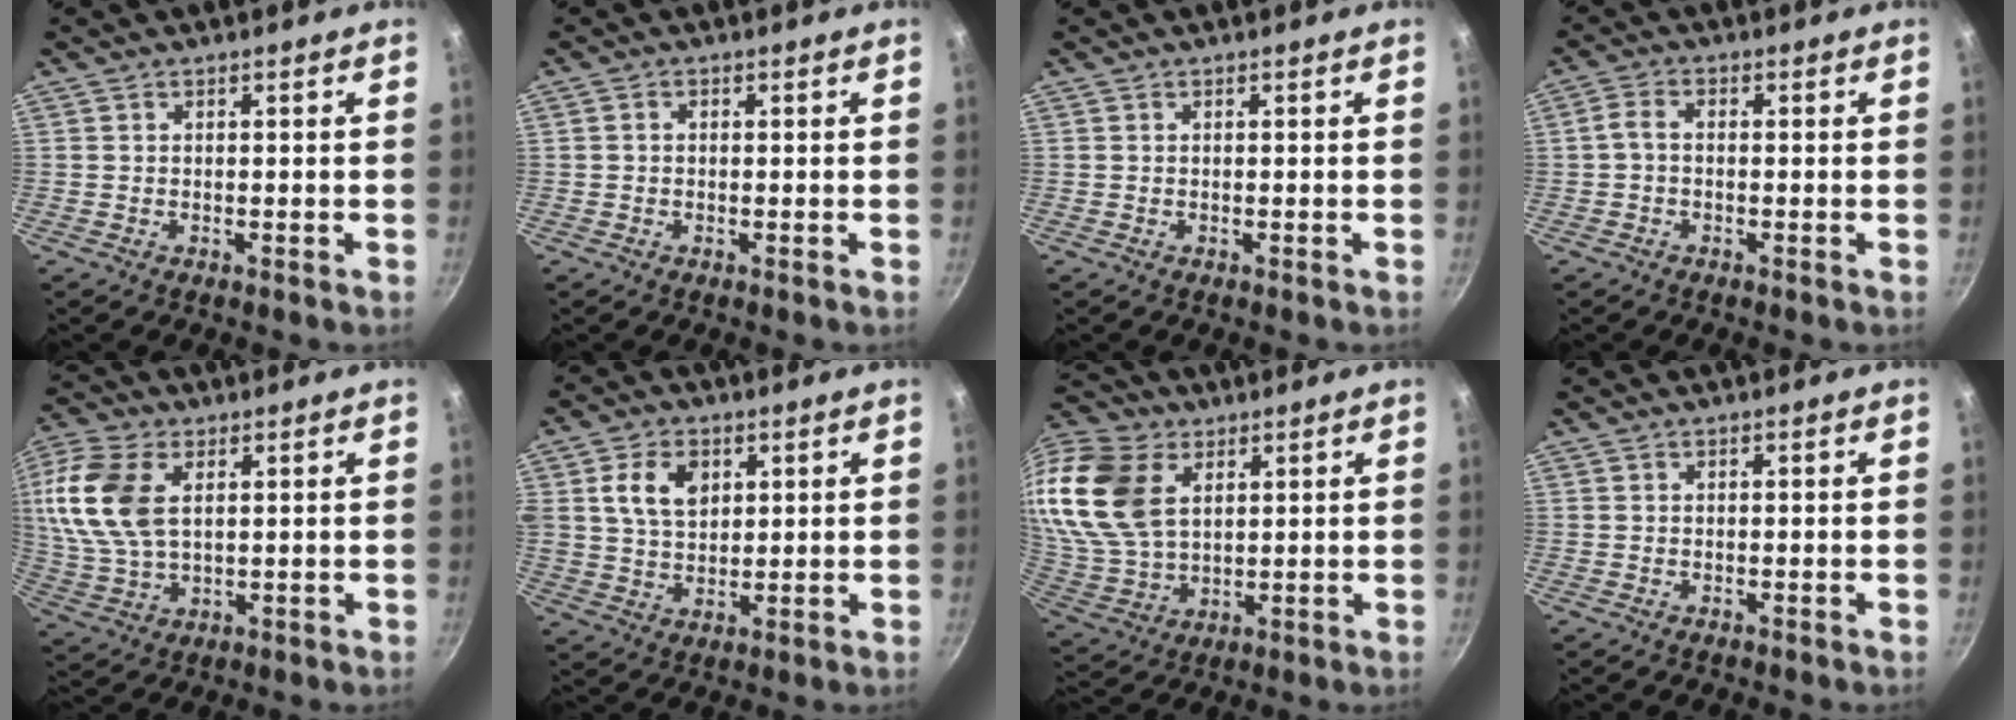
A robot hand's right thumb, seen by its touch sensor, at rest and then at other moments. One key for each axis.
{"total": 0.9, "fx": 0.0, "fy": 0.8, "fz": 0.5, "tx": -0.009, "ty": 0.006, "tz": -0.001}
{"total": 0.0}
{"total": 2.7, "fx": -0.5, "fy": 1.7, "fz": 2.0, "tx": -0.047, "ty": 0.013, "tz": -0.016}
{"total": 16.1, "fx": 4.1, "fy": 9.7, "fz": 12.2, "tx": -0.256, "ty": -0.004, "tz": 0.080}
{"total": 8.9, "fx": 3.1, "fy": 6.2, "fz": 5.7, "tx": -0.089, "ty": -0.009, "tz": 0.056}
{"total": 22.8, "fx": 7.9, "fy": 15.4, "fz": 14.8, "tx": -0.318, "ty": -0.006, "tz": 0.158}
{"total": 0.0}